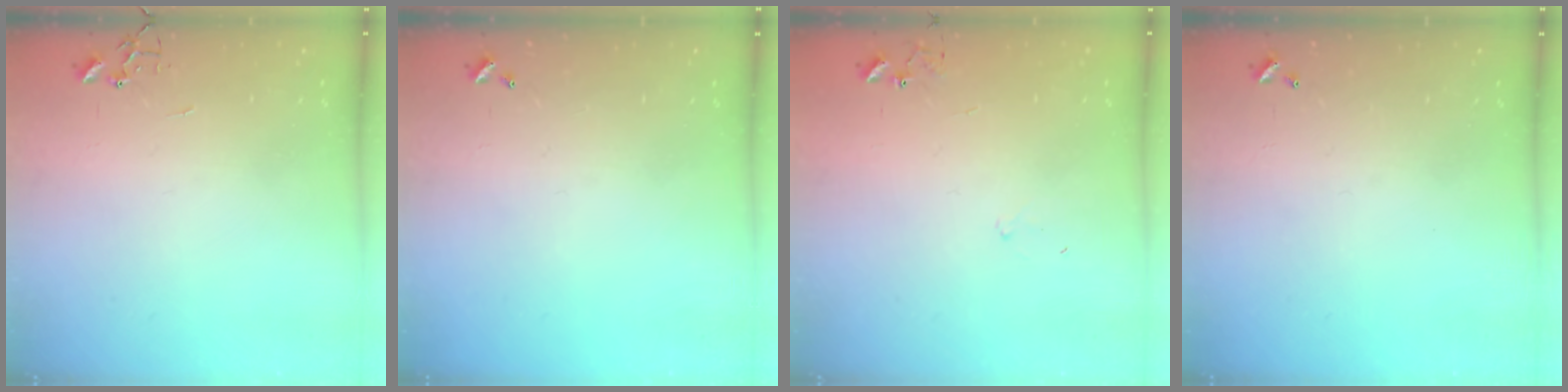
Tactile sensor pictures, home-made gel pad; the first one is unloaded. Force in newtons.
{"total": 0.0}
{"total": 7.4, "press": 7.4, "slide": 0.5}
{"total": 0.0}